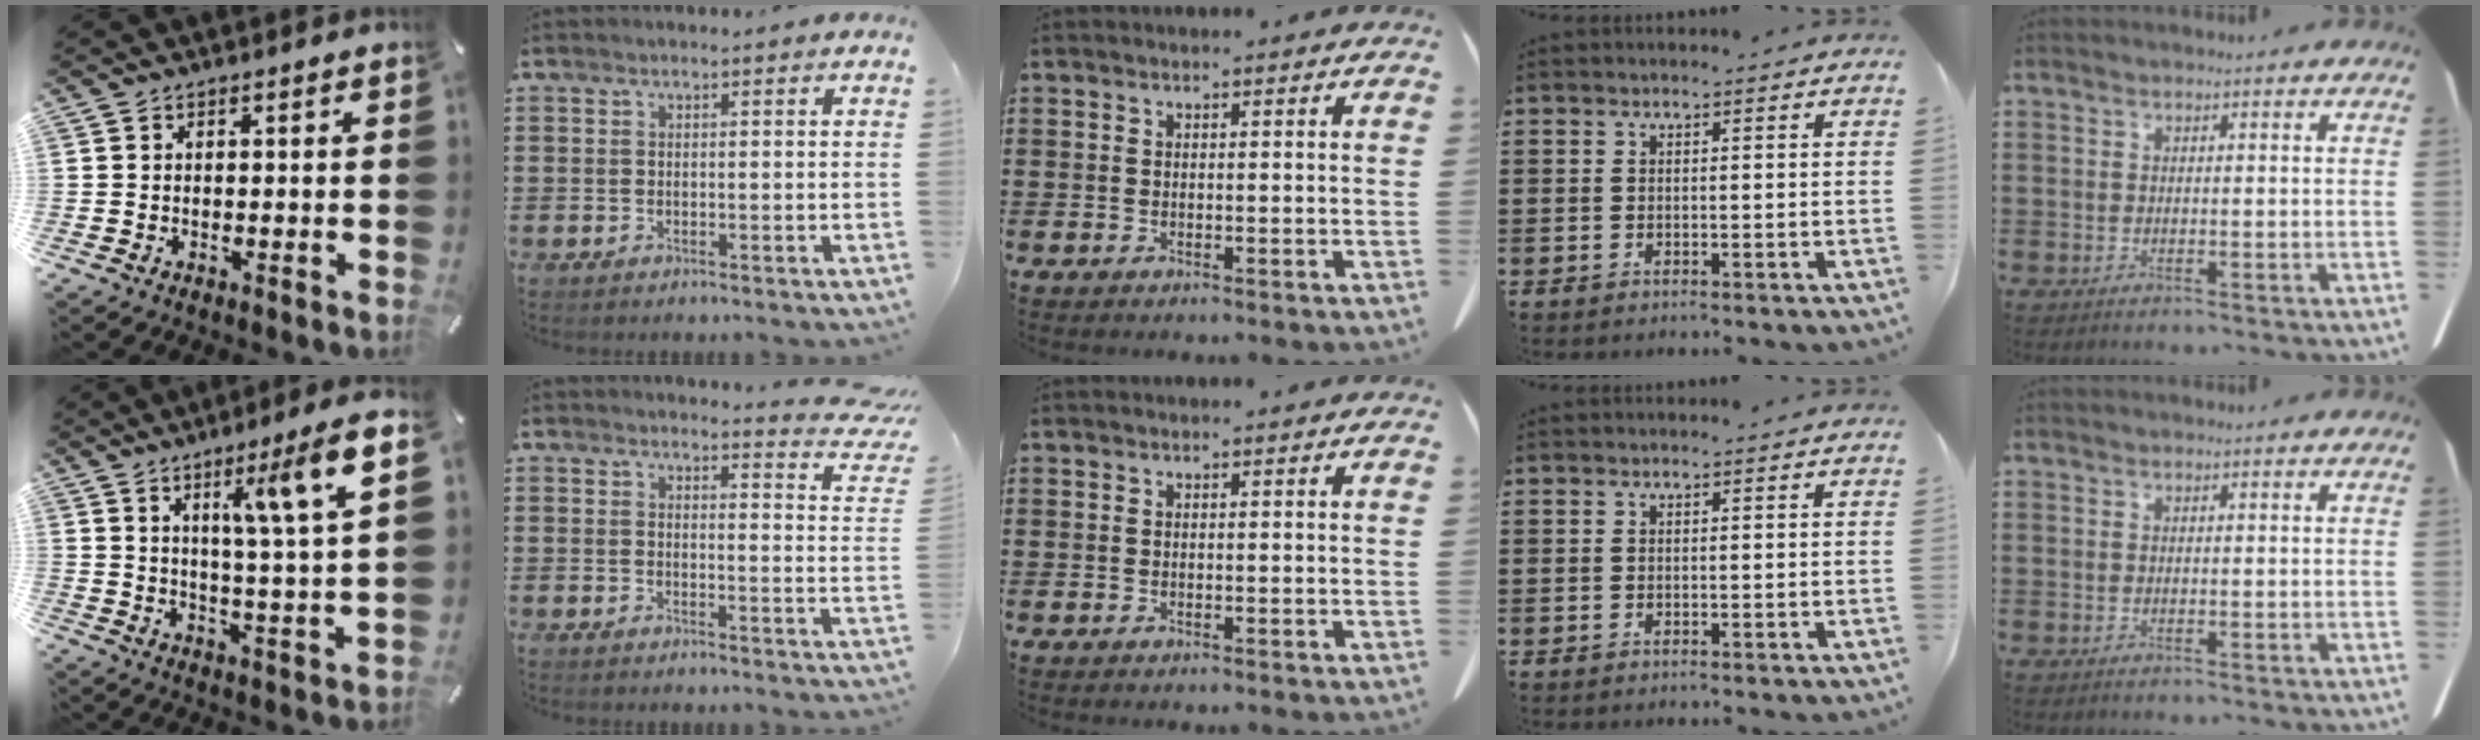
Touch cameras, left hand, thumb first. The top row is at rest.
{"thumb": {"total": 11.7, "force": [6.0, 0.0, 10.0], "torque": [-0.157, -0.032, 0.084]}, "index": {"total": 3.8, "force": [3.6, 0.1, 1.3], "torque": [-0.025, -0.023, 0.060]}}